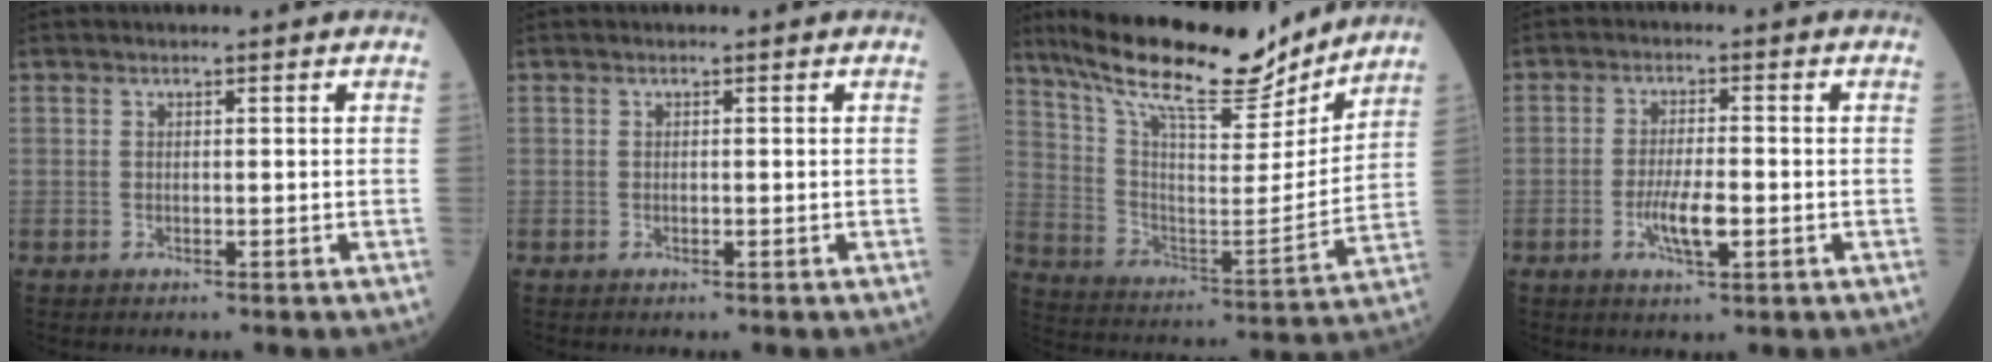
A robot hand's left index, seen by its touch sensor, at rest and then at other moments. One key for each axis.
{"total": 0.0}
{"total": 21.4, "fx": 18.3, "fy": 4.2, "fz": 10.2, "tx": -0.187, "ty": -0.006, "tz": 0.299}
{"total": 5.0, "fx": -1.6, "fy": 1.1, "fz": 4.6, "tx": -0.093, "ty": -0.003, "tz": -0.028}